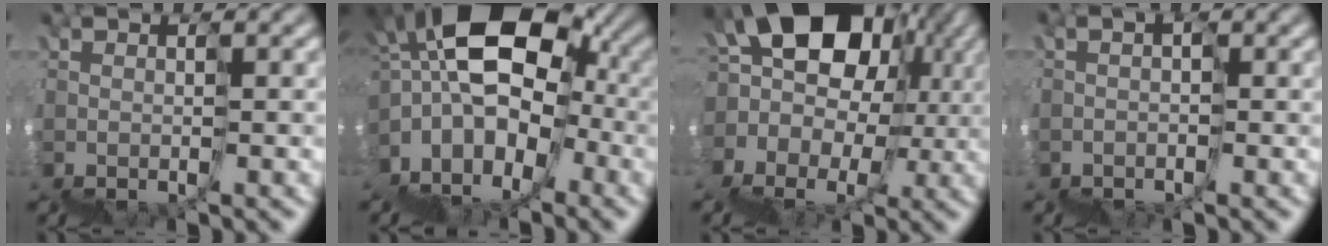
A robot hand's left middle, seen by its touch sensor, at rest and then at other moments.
{"total": 9.3, "force": [0.8, 6.3, 6.8], "torque": [-0.081, 0.030, 0.009]}
{"total": 13.3, "force": [4.9, 10.0, 7.3], "torque": [-0.105, 0.036, 0.088]}
{"total": 0.8, "force": [-0.6, 0.5, -0.2], "torque": [0.006, -0.005, -0.016]}